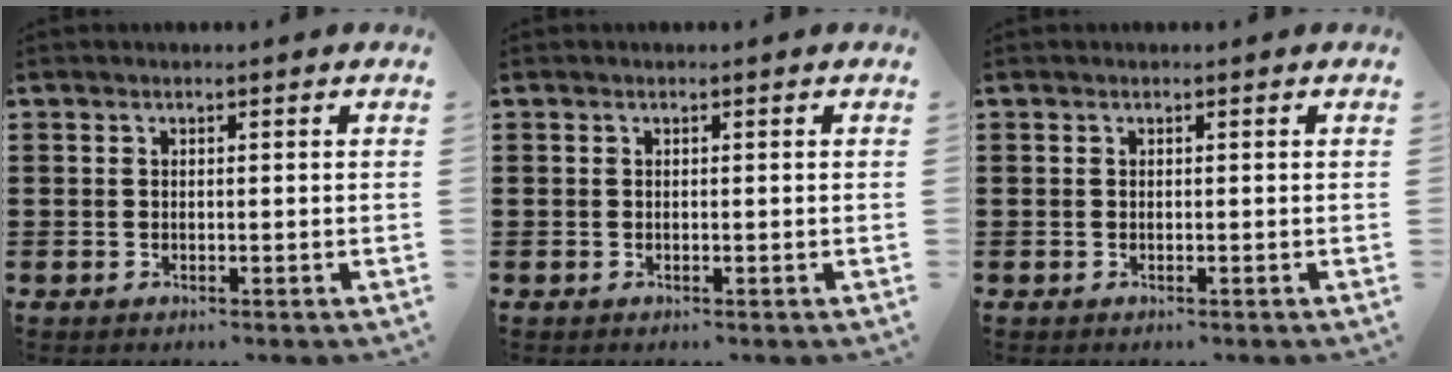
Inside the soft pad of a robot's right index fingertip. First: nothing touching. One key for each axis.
{"total": 0.0}
{"total": 0.0}